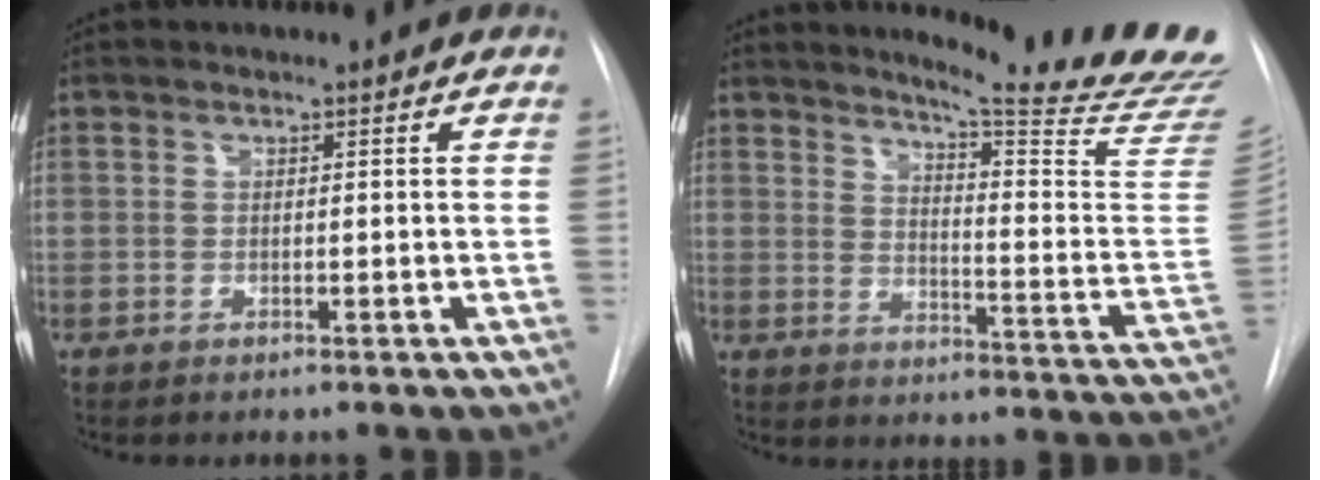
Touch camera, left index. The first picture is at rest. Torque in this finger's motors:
{"motor_torque": [0.48, -1.12, 0.03, 0.01]}